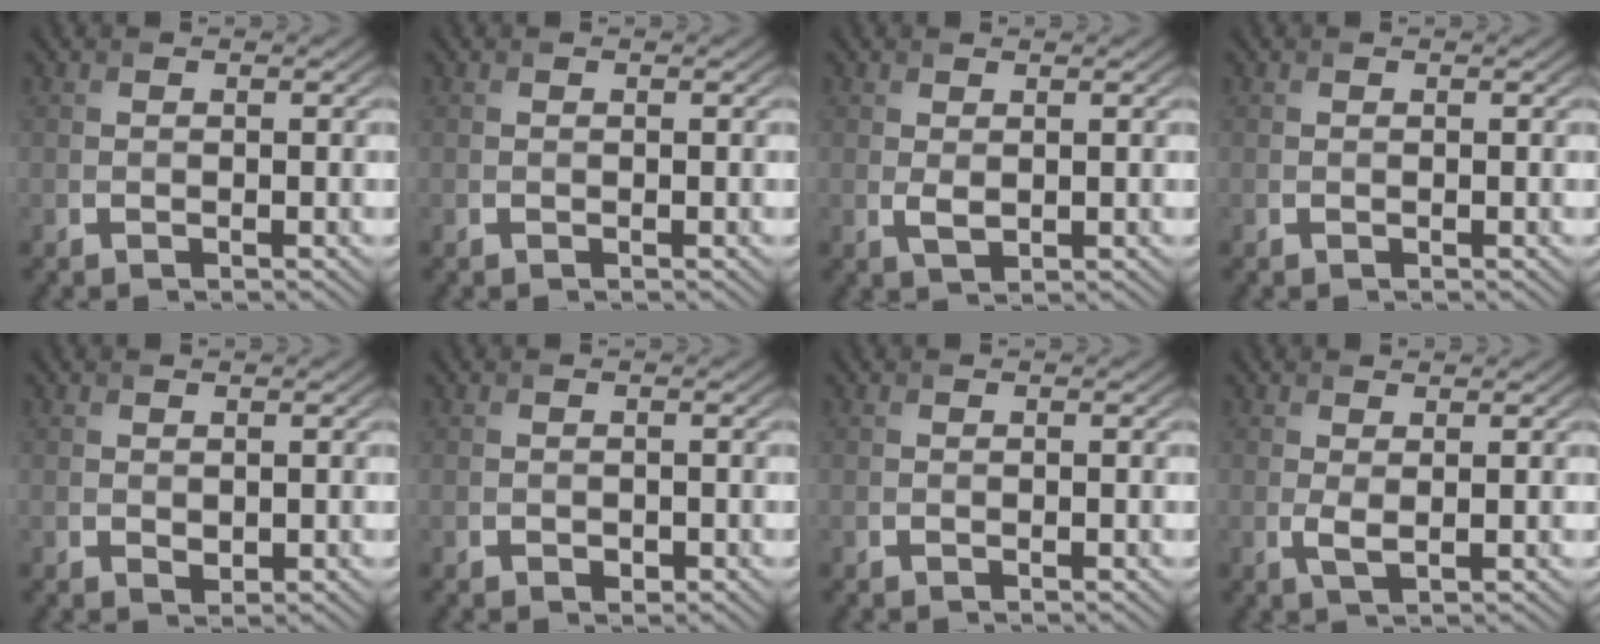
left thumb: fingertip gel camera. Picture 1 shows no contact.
{"total": 0.0}
{"total": 1.3, "force": [0.4, 0.7, 1.1], "torque": [-0.027, -0.004, 0.012]}
{"total": 0.0}
{"total": 0.9, "force": [0.3, 0.6, 0.5], "torque": [-0.010, -0.005, 0.011]}
{"total": 0.7, "force": [-0.3, 0.5, 0.4], "torque": [-0.004, -0.004, -0.003]}
{"total": 0.0}
{"total": 1.5, "force": [0.6, 0.4, 1.4], "torque": [-0.034, -0.001, 0.012]}